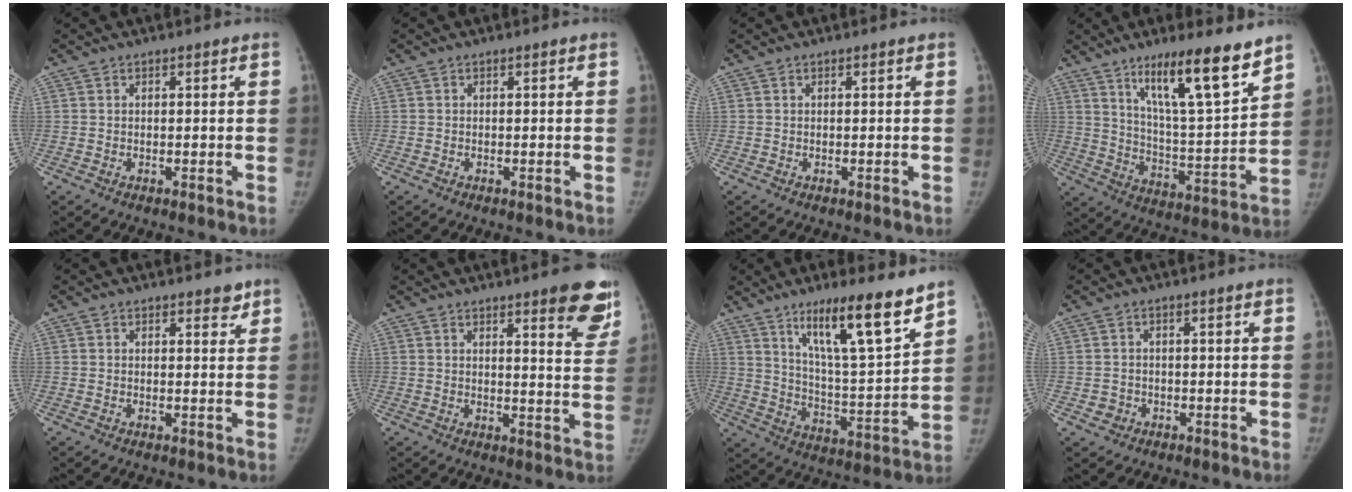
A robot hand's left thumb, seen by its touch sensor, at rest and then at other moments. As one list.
[{"total": 0.0}, {"total": 0.0}, {"total": 17.2, "force": [11.6, 2.8, 12.4], "torque": [-0.178, -0.077, 0.198]}, {"total": 2.3, "force": [1.7, 1.1, 1.0], "torque": [0.003, -0.010, 0.020]}, {"total": 10.9, "force": [7.0, 2.4, 7.9], "torque": [-0.063, -0.041, 0.079]}, {"total": 17.3, "force": [11.7, 2.8, 12.5], "torque": [-0.181, -0.077, 0.199]}, {"total": 2.0, "force": [-0.7, 1.9, 0.4], "torque": [0.001, 0.008, -0.010]}]